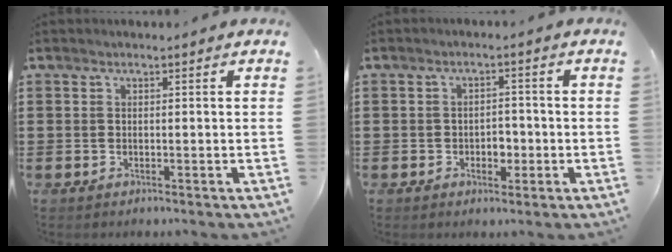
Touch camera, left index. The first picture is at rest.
{"total": 2.6, "force": [-0.9, 1.8, 1.6], "torque": [-0.034, 0.003, -0.021]}